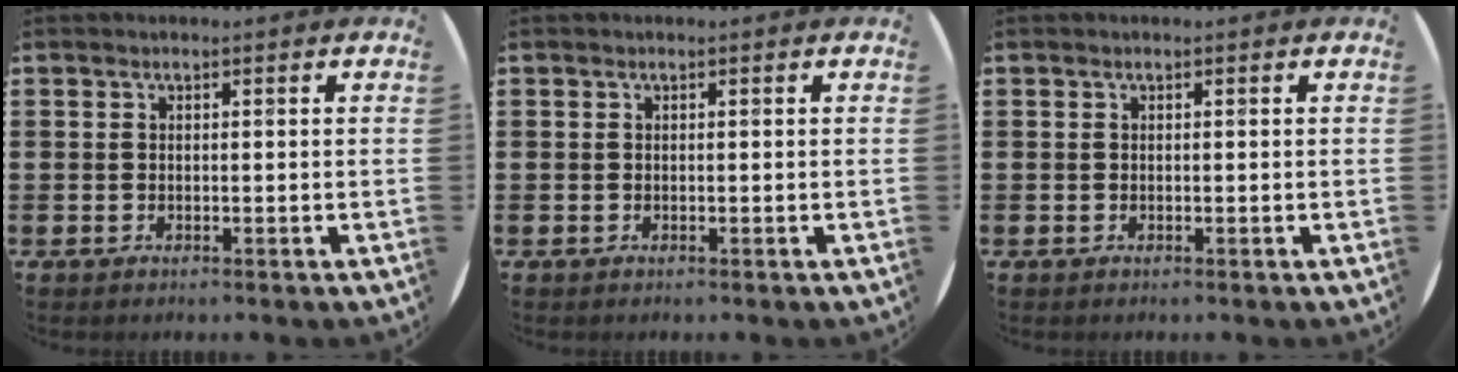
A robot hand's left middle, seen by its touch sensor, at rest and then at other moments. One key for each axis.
{"total": 0.0}
{"total": 0.0}